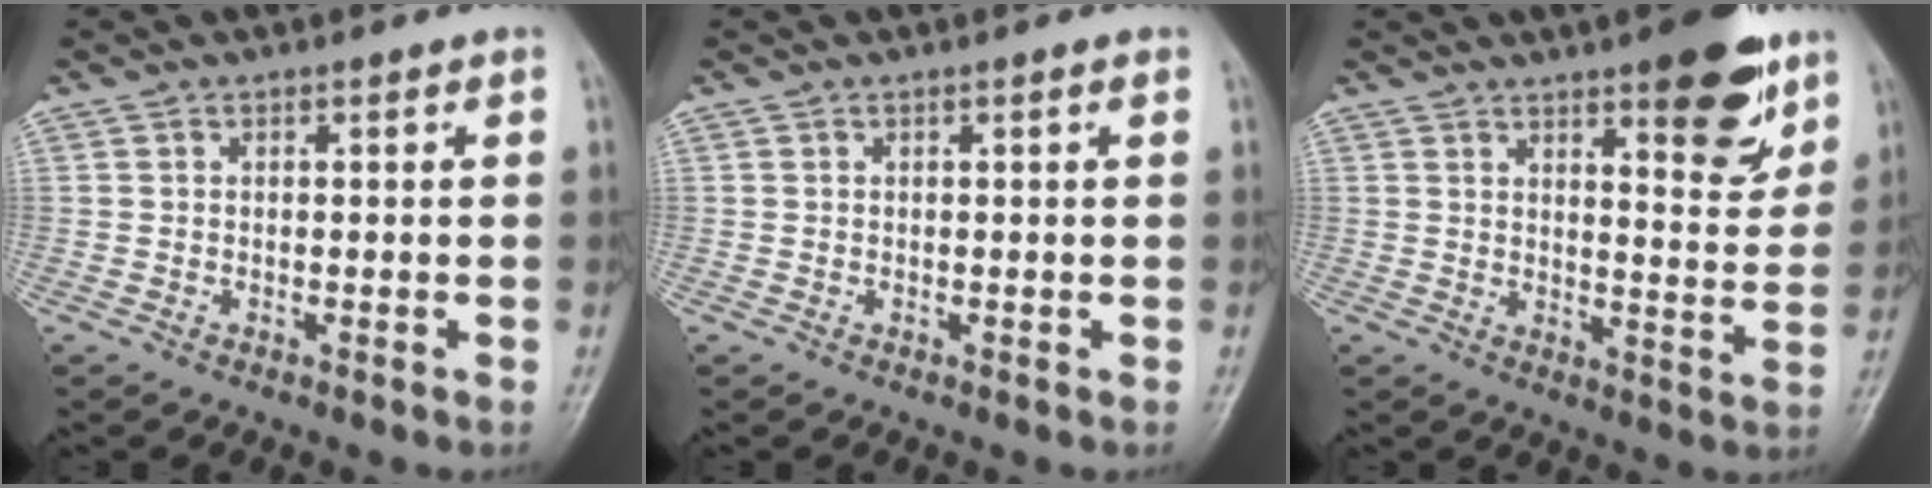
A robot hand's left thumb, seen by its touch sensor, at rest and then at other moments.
{"total": 0.6, "force": [0.2, 0.1, 0.6], "torque": [-0.011, 0.001, 0.002]}
{"total": 11.9, "force": [7.3, 3.9, 8.5], "torque": [-0.081, -0.042, 0.098]}